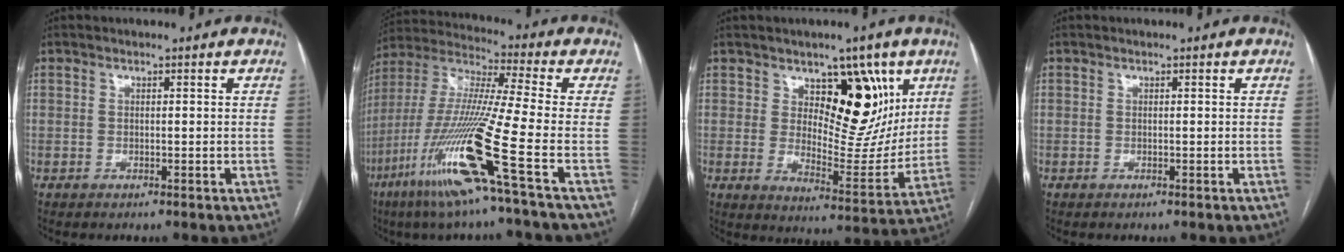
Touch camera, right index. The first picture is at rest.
{"total": 19.2, "force": [-8.3, -1.3, 17.3], "torque": [-0.377, -0.038, -0.168]}
{"total": 10.1, "force": [5.3, 5.6, 6.5], "torque": [-0.071, -0.005, 0.089]}
{"total": 0.0}